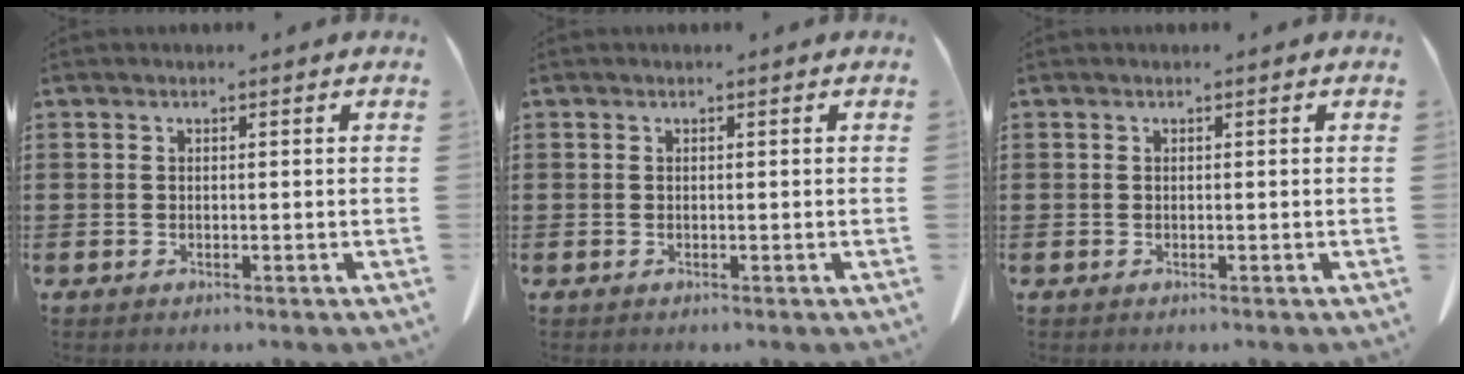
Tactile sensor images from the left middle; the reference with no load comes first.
{"total": 0.0}
{"total": 0.0}